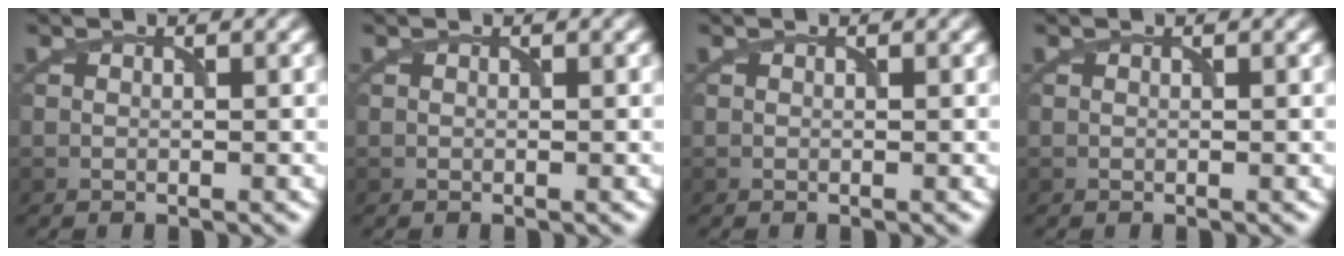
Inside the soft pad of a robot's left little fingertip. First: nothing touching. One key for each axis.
{"total": 0.0}
{"total": 0.0}
{"total": 0.0}